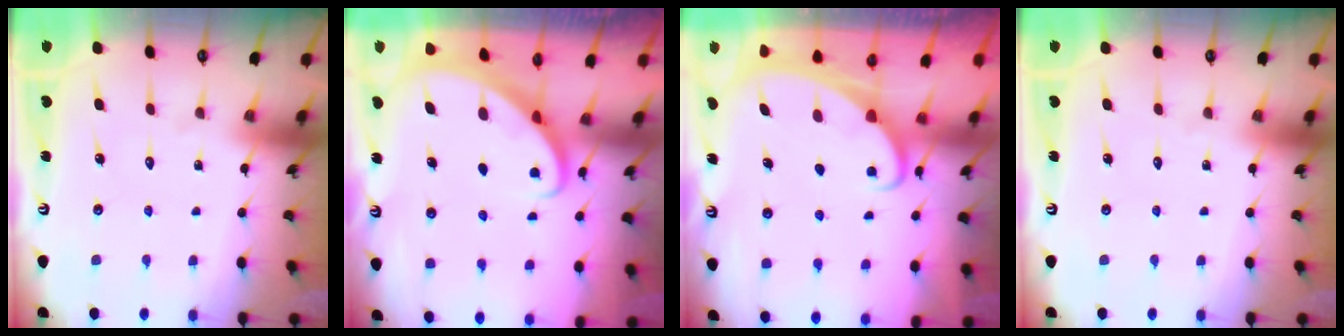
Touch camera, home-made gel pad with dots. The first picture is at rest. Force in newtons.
{"total": 2.7, "press": 2.7, "slide": 0.2}
{"total": 2.3, "press": 2.3, "slide": 0.3}
{"total": 0.0}